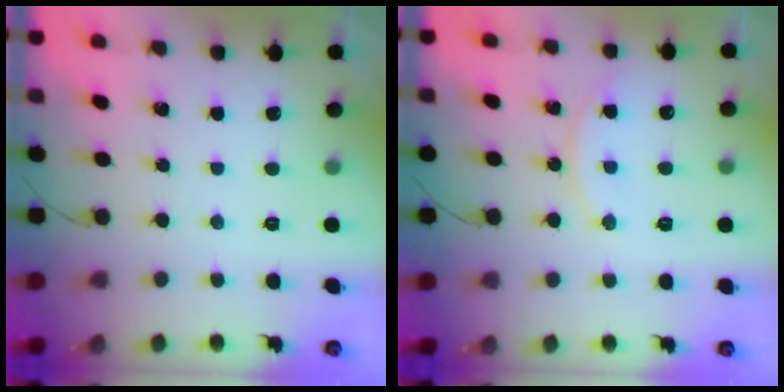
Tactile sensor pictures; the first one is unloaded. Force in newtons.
{"total": 10.8, "press": 10.8, "slide": 0.8}